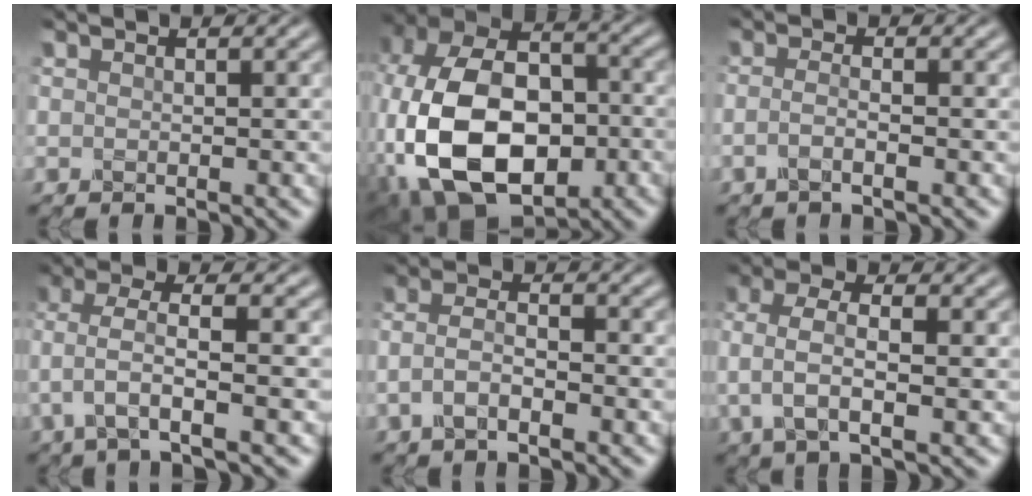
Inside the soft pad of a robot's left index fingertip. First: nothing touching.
{"total": 16.3, "force": [-4.2, 10.3, 11.9], "torque": [-0.248, -0.002, -0.082]}
{"total": 1.7, "force": [-0.7, 0.6, 1.5], "torque": [-0.025, -0.003, -0.021]}
{"total": 4.3, "force": [-1.0, 1.0, 4.0], "torque": [-0.089, 0.009, -0.022]}
{"total": 3.4, "force": [-1.2, 1.3, 2.9], "torque": [-0.059, 0.003, -0.030]}
{"total": 4.3, "force": [-0.2, 1.8, 4.0], "torque": [-0.089, 0.004, -0.008]}